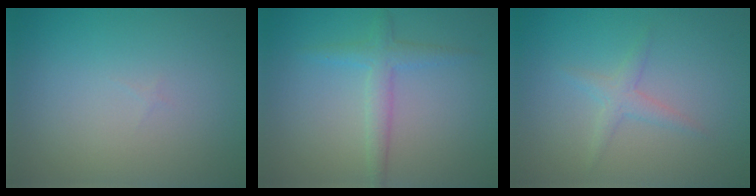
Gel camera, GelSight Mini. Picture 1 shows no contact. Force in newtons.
{"total": 2.3, "press": 2.3, "slide": 0.1}
{"total": 1.6, "press": 1.6, "slide": 0.1}